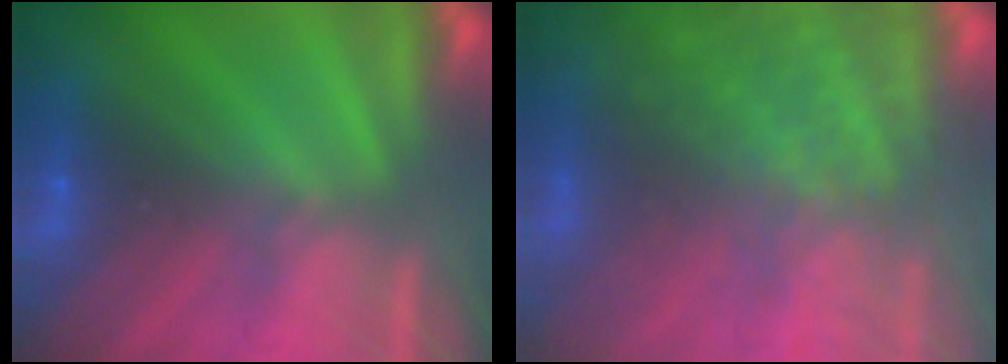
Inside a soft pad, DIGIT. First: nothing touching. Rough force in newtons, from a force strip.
{"total": 7.5}